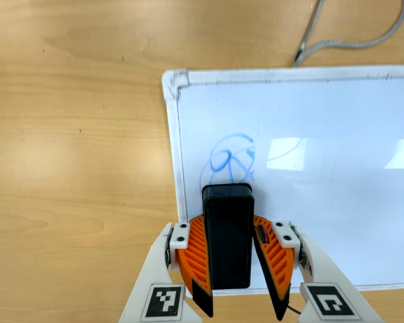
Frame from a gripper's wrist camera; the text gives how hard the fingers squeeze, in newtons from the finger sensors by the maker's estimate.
{"total": 9.5, "left": 10.6, "right": 8.4}